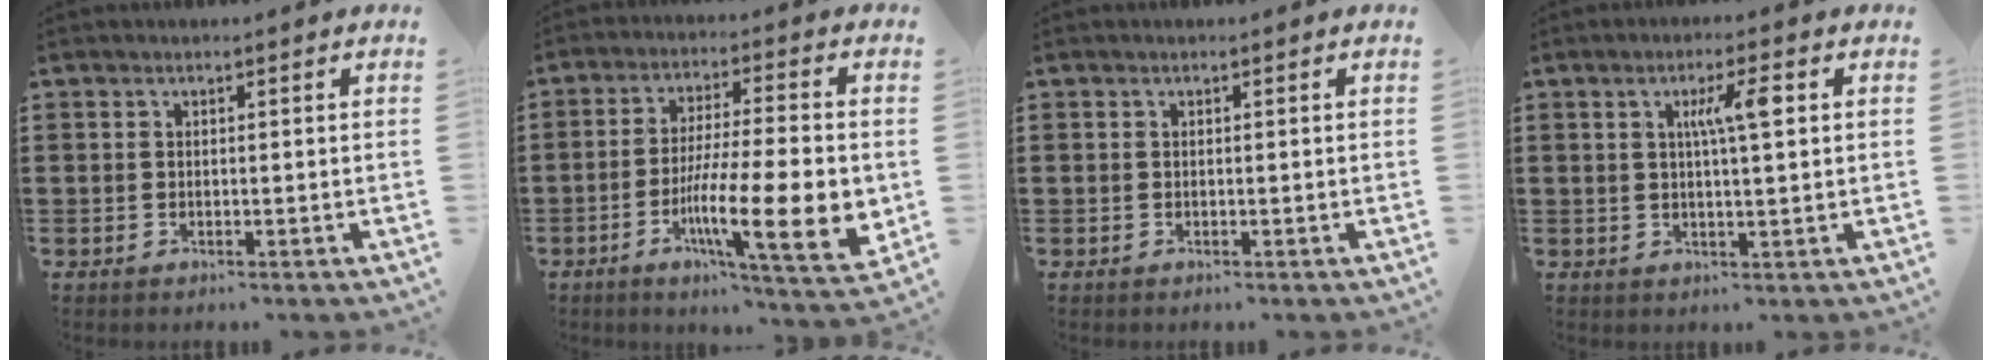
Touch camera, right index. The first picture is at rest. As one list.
[{"total": 16.4, "force": [-4.0, 3.9, 15.4], "torque": [-0.252, -0.017, -0.063]}, {"total": 0.0}, {"total": 5.0, "force": [1.3, 0.6, 4.8], "torque": [-0.086, 0.004, 0.015]}]